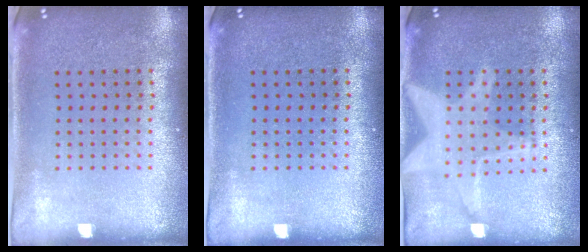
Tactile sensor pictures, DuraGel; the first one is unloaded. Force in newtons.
{"total": 0.0}
{"total": 2.9, "press": 2.9, "slide": 0.2}